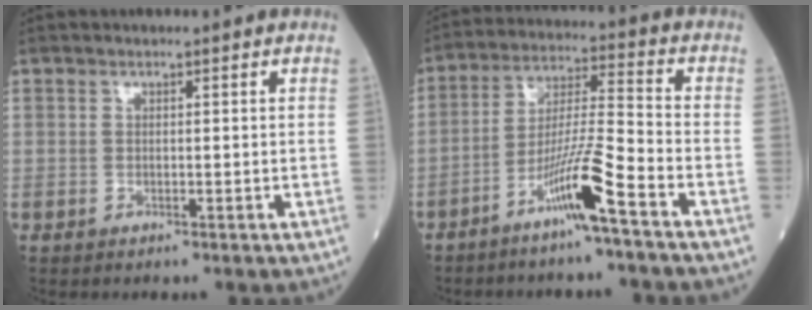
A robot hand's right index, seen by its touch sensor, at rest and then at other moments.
{"total": 9.6, "force": [-5.7, -0.8, 7.7], "torque": [-0.148, -0.004, -0.109]}